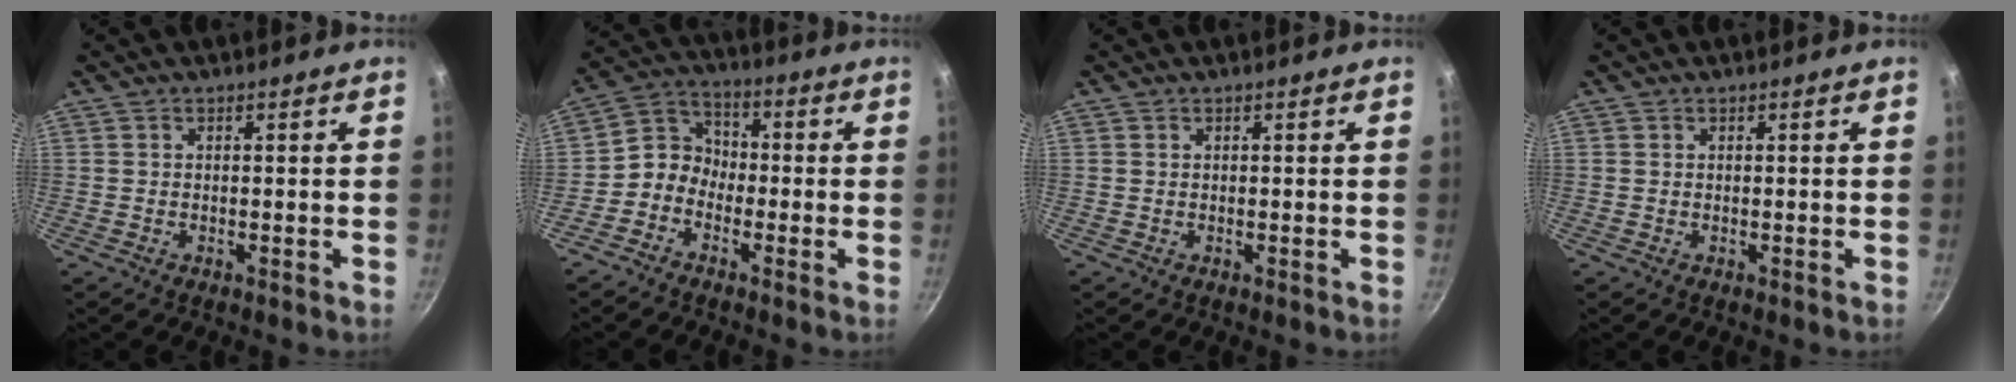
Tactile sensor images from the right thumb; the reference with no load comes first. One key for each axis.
{"total": 6.6, "fx": -2.7, "fy": 5.4, "fz": 2.7, "tx": -0.021, "ty": 0.041, "tz": -0.074}
{"total": 0.0}
{"total": 0.0}